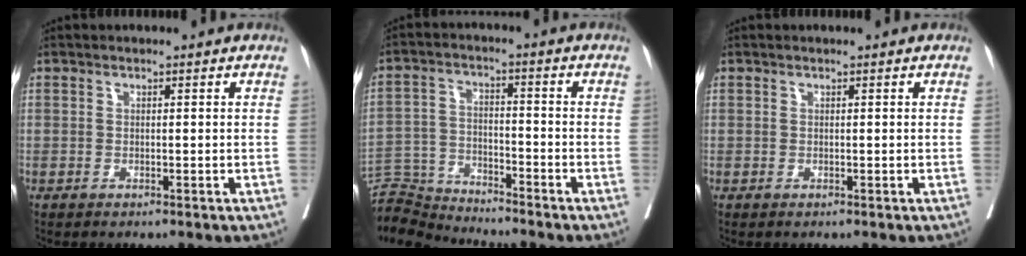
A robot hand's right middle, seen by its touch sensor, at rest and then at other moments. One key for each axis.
{"total": 7.2, "fx": -7.1, "fy": -0.2, "fz": -1.1, "tx": 0.021, "ty": 0.006, "tz": -0.134}
{"total": 0.0}